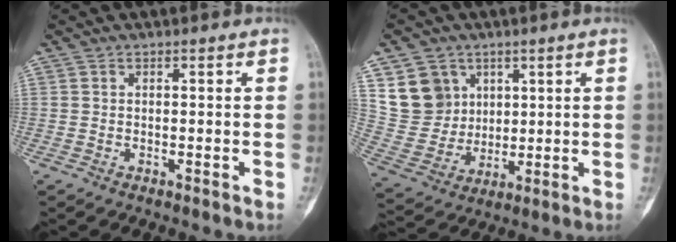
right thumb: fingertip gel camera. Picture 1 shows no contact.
{"total": 11.3, "force": [4.9, 9.6, 3.4], "torque": [-0.038, -0.021, 0.109]}